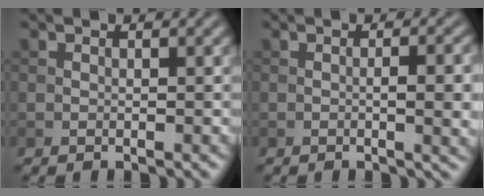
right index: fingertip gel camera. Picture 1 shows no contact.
{"total": 4.1, "force": [-0.3, 1.2, 3.9], "torque": [-0.061, -0.004, -0.001]}